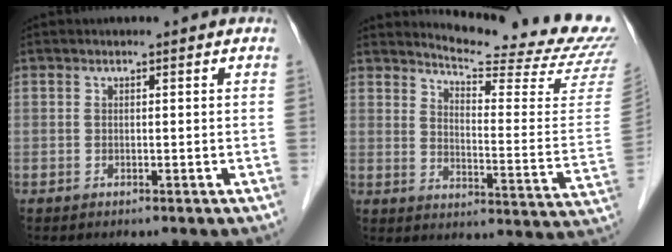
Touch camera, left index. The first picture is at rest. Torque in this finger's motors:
{"motor_torque": [-1.02, -1.12, 0.02, 0.00]}